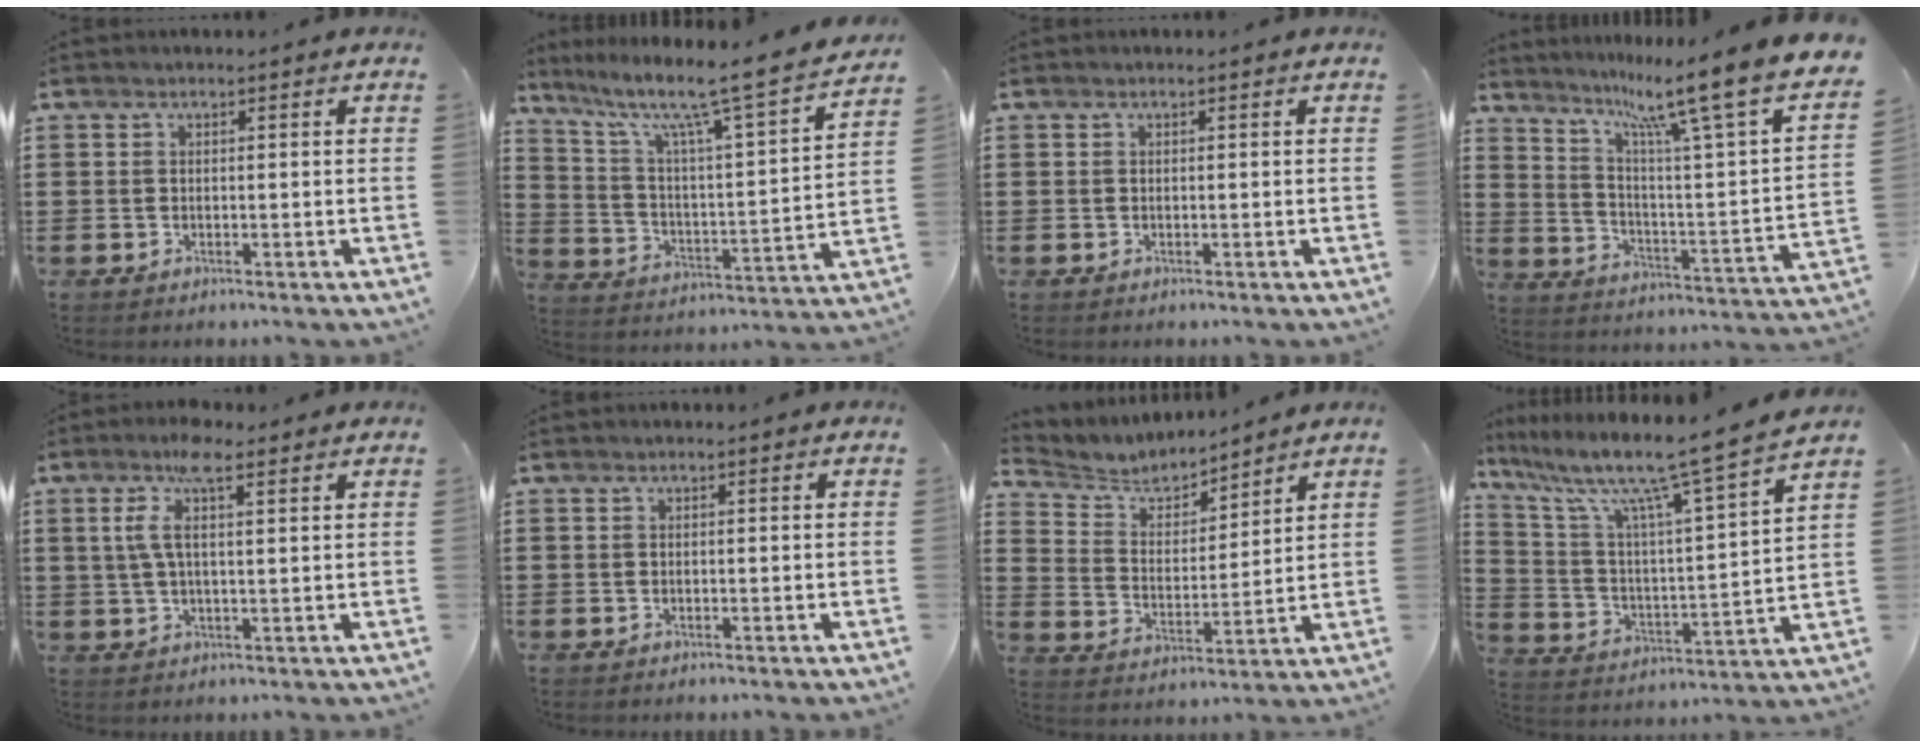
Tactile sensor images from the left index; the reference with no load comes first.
{"total": 9.5, "force": [7.5, 0.4, 5.7], "torque": [-0.126, -0.065, 0.110]}
{"total": 0.0}
{"total": 11.8, "force": [8.7, -0.2, 7.9], "torque": [-0.151, -0.077, 0.126]}
{"total": 6.5, "force": [3.3, 1.6, 5.4], "torque": [-0.114, 0.005, 0.057]}
{"total": 0.0}
{"total": 5.2, "force": [4.9, 1.5, 0.8], "torque": [-0.047, -0.028, 0.082]}
{"total": 10.8, "force": [8.7, -0.5, 6.3], "torque": [-0.150, -0.069, 0.131]}